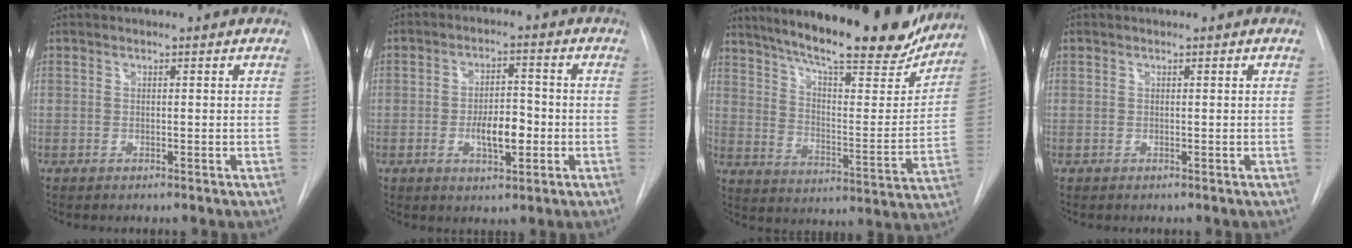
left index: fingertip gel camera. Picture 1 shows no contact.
{"total": 6.3, "force": [-1.6, 2.5, 5.6], "torque": [-0.096, 0.006, -0.022]}
{"total": 25.0, "force": [20.7, 4.4, 13.3], "torque": [-0.205, -0.023, 0.286]}
{"total": 0.0}